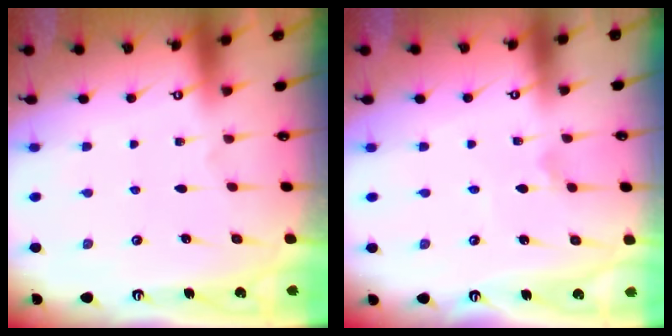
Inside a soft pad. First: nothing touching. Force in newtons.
{"total": 0.8, "press": 0.8, "slide": 0.1}